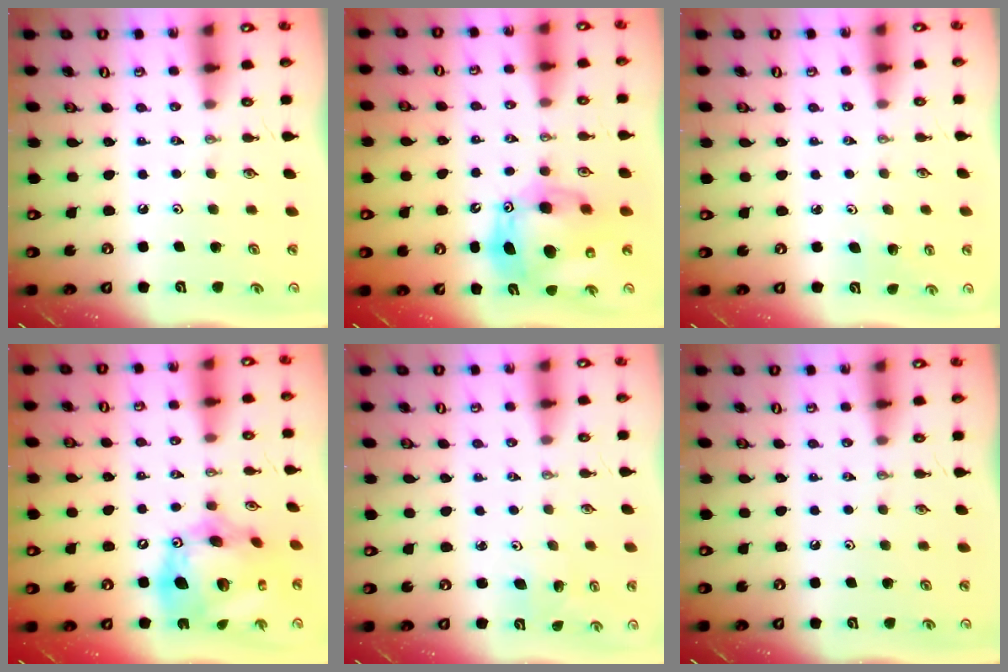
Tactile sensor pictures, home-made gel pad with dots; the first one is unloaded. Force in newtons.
{"total": 16.5, "press": 16.3, "slide": 2.7}
{"total": 2.9, "press": 2.6, "slide": 1.3}
{"total": 22.7, "press": 22.5, "slide": 2.6}
{"total": 2.4, "press": 2.4, "slide": 0.1}
{"total": 0.0}